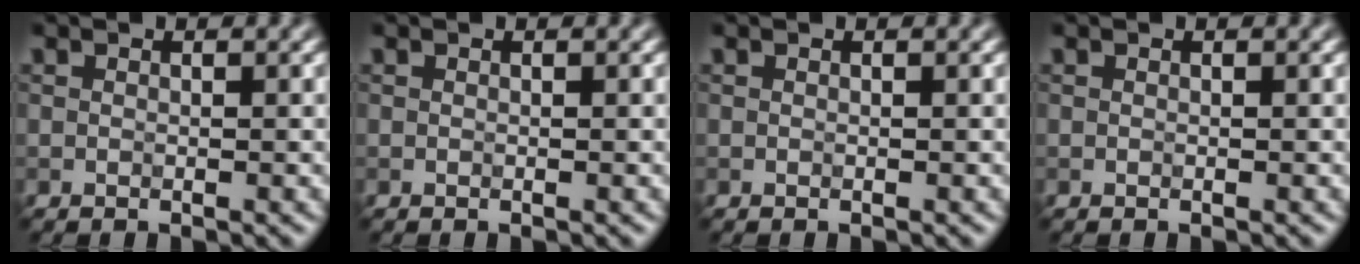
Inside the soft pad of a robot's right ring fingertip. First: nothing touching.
{"total": 0.0}
{"total": 0.0}
{"total": 0.0}